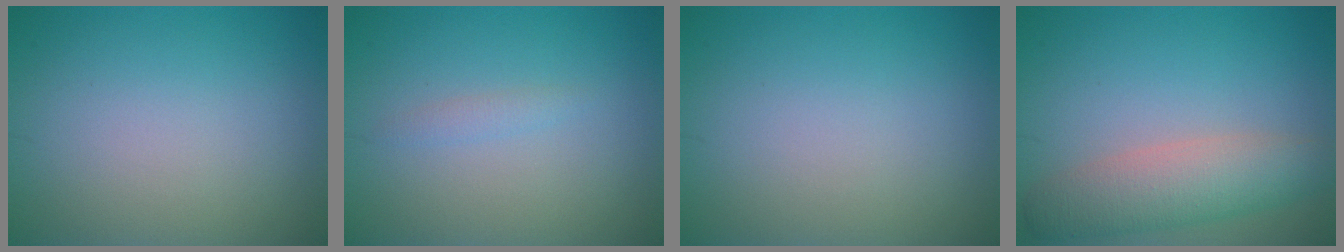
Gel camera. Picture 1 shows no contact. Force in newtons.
{"total": 0.8, "press": 0.8, "slide": 0.0}
{"total": 0.0}
{"total": 4.9, "press": 4.9, "slide": 0.5}